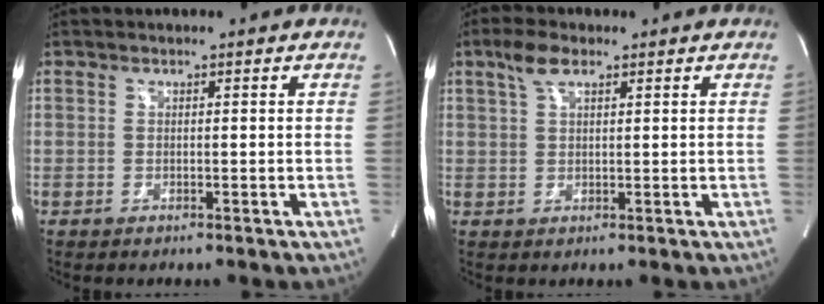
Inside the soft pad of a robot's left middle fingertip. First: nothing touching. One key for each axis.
{"total": 3.8, "fx": 2.3, "fy": 1.3, "fz": 2.7, "tx": -0.062, "ty": 0.015, "tz": 0.048}